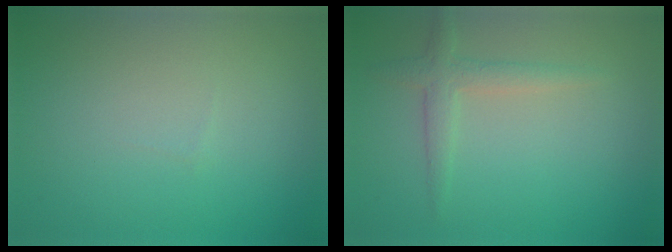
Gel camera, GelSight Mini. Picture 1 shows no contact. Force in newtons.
{"total": 2.1, "press": 2.1, "slide": 0.1}